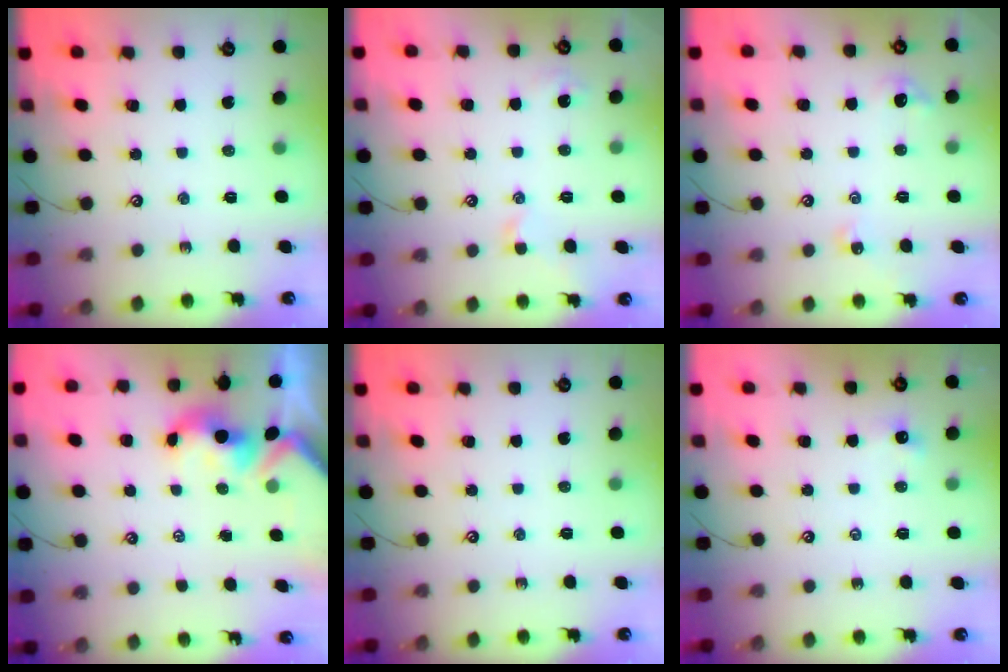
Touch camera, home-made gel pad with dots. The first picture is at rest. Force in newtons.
{"total": 2.9, "press": 2.8, "slide": 0.8}
{"total": 3.7, "press": 3.7, "slide": 0.7}
{"total": 1.5, "press": 1.3, "slide": 0.7}
{"total": 0.0}
{"total": 3.0, "press": 3.0, "slide": 0.5}